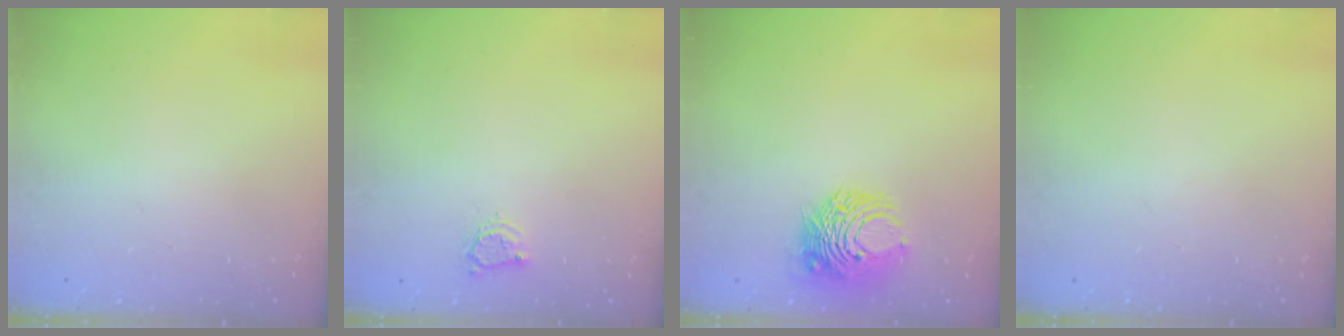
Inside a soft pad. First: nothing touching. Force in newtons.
{"total": 3.2, "press": 3.2, "slide": 0.4}
{"total": 8.4, "press": 8.4, "slide": 0.7}
{"total": 0.0}